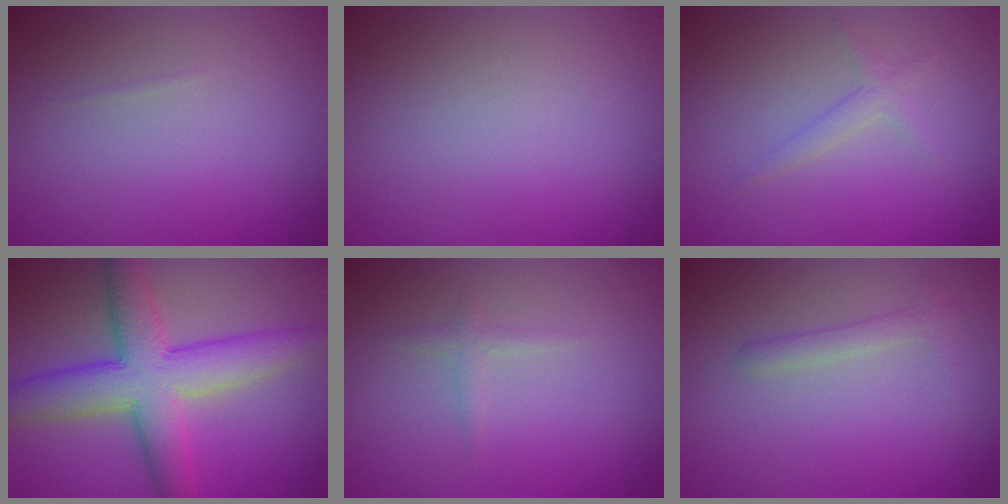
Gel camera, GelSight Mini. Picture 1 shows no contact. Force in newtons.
{"total": 0.0}
{"total": 1.3, "press": 1.3, "slide": 0.1}
{"total": 8.0, "press": 8.0, "slide": 0.3}
{"total": 0.9, "press": 0.9, "slide": 0.0}
{"total": 1.3, "press": 1.3, "slide": 0.1}